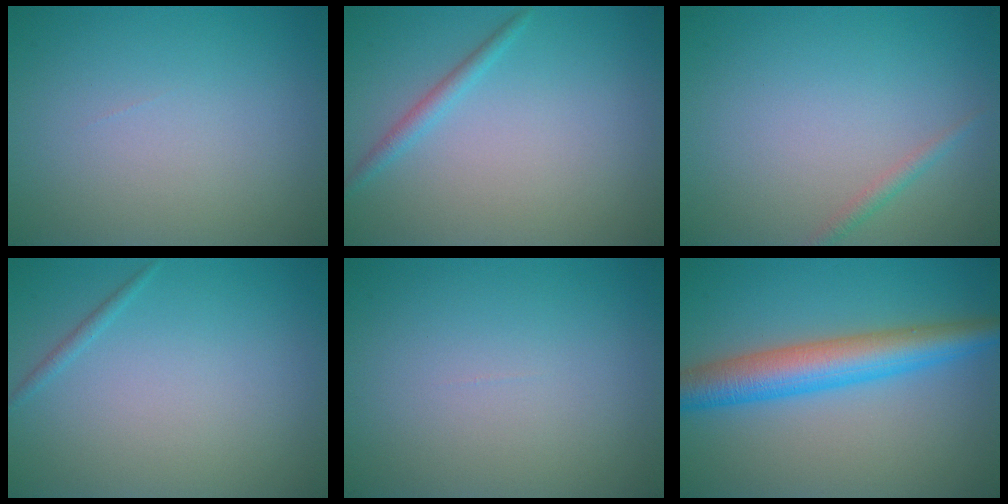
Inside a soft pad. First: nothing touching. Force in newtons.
{"total": 1.4, "press": 1.4, "slide": 0.1}
{"total": 1.0, "press": 1.0, "slide": 0.0}
{"total": 0.6, "press": 0.6, "slide": 0.0}
{"total": 0.0}
{"total": 6.3, "press": 6.3, "slide": 0.1}